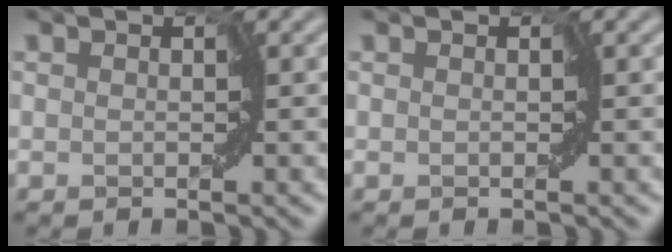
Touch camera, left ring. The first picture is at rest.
{"total": 0.0}